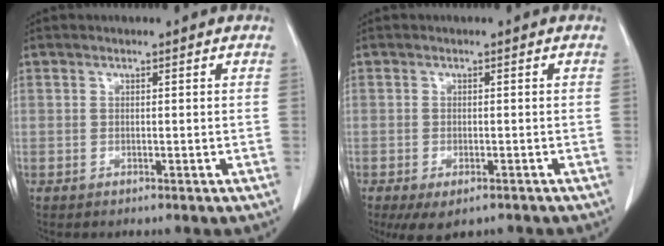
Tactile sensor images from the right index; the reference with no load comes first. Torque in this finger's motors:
{"motor_torque": [0.62, -0.58, 0.21, 0.03]}